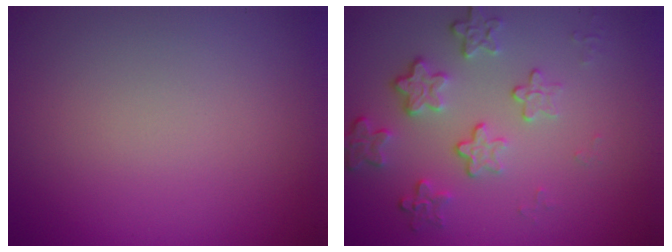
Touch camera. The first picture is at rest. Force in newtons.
{"total": 4.1, "press": 3.0, "slide": 2.8}